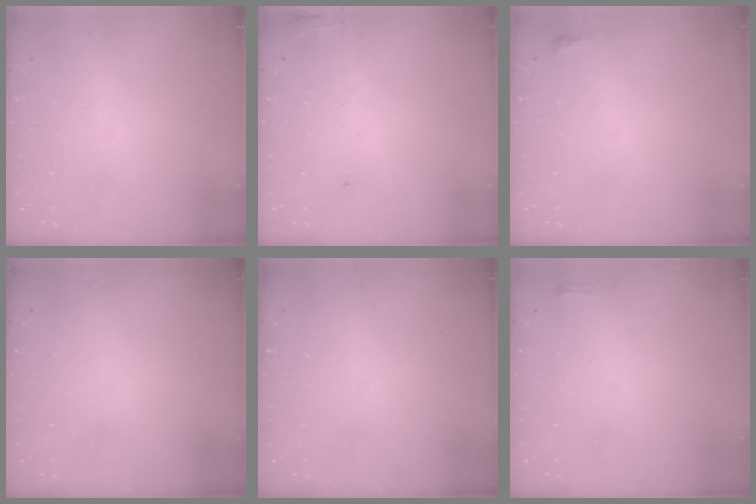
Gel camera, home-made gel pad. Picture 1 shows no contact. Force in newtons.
{"total": 5.9, "press": 5.7, "slide": 1.6}
{"total": 2.4, "press": 2.4, "slide": 0.6}
{"total": 0.0}
{"total": 0.0}
{"total": 2.8, "press": 2.8, "slide": 0.4}